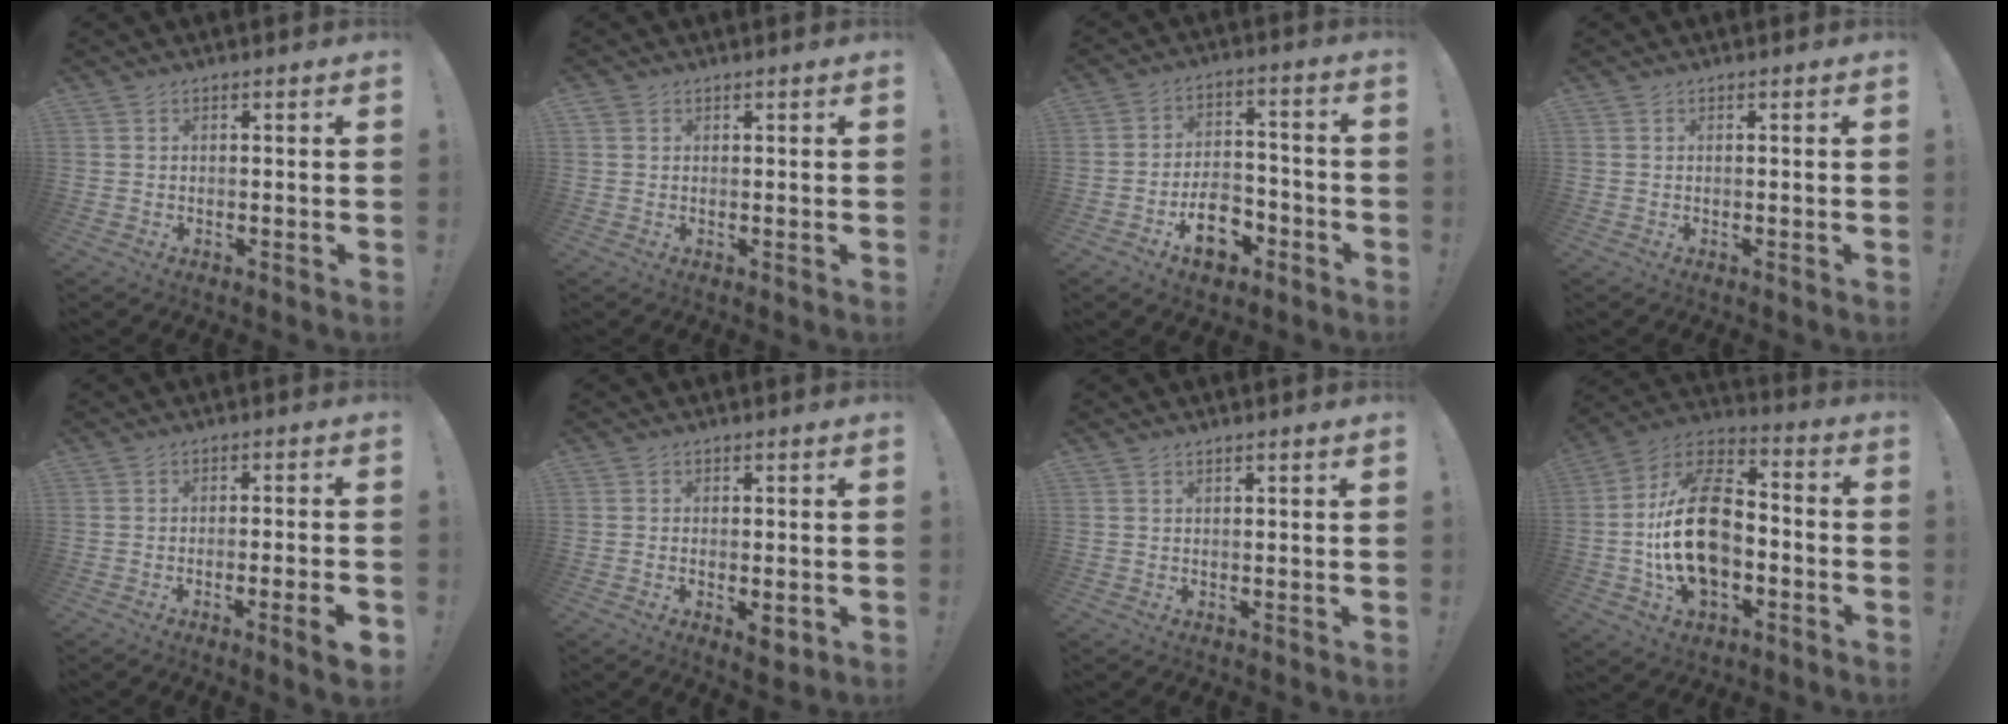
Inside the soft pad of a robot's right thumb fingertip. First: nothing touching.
{"total": 1.0, "force": [0.5, 0.8, 0.2], "torque": [-0.013, 0.004, 0.013]}
{"total": 11.8, "force": [-6.3, 7.4, 6.7], "torque": [-0.086, 0.056, -0.105]}
{"total": 0.0}
{"total": 6.4, "force": [-2.6, 0.3, 5.8], "torque": [-0.092, 0.006, -0.038]}
{"total": 3.5, "force": [-0.9, 1.5, 3.0], "torque": [-0.043, 0.003, -0.008]}
{"total": 0.7, "force": [0.5, -0.2, 0.5], "torque": [-0.008, 0.000, 0.008]}
{"total": 23.0, "force": [-3.0, 14.7, 17.4], "torque": [-0.308, 0.036, -0.043]}